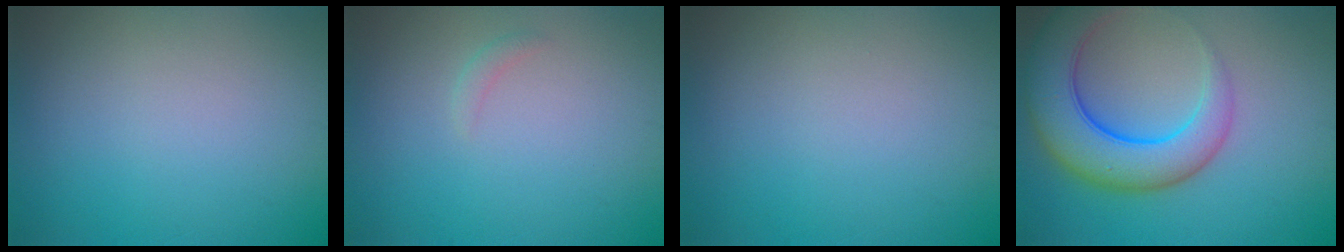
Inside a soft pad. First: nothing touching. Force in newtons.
{"total": 0.6, "press": 0.6, "slide": 0.0}
{"total": 0.0}
{"total": 7.7, "press": 7.7, "slide": 0.6}